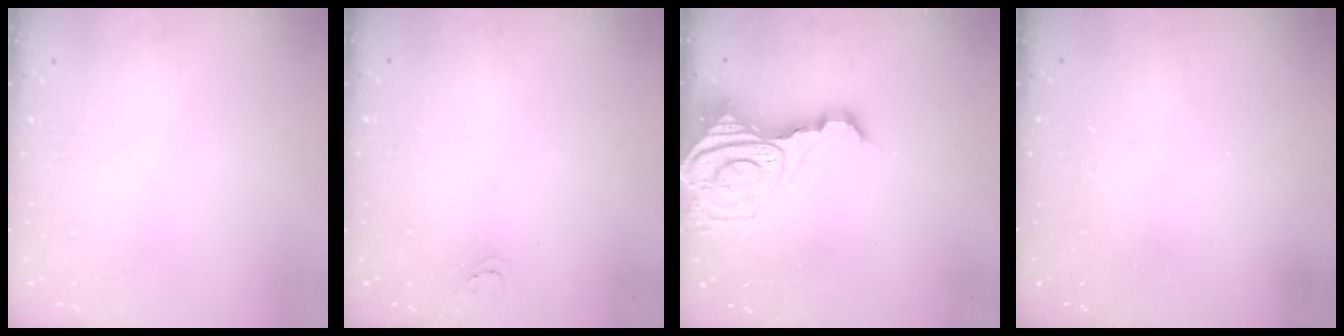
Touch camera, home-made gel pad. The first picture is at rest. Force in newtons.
{"total": 3.3, "press": 3.3, "slide": 0.4}
{"total": 19.7, "press": 19.6, "slide": 2.0}
{"total": 0.0}